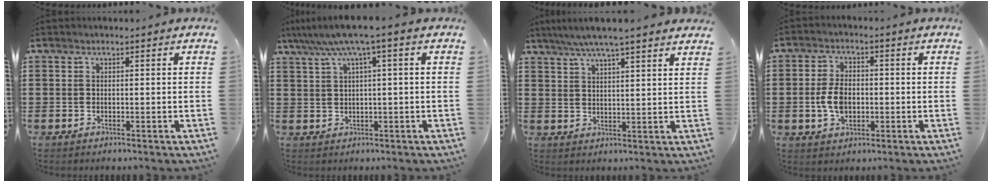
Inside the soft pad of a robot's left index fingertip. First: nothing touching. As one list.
[{"total": 5.0, "force": [1.9, -0.3, 4.6], "torque": [-0.091, -0.007, 0.029]}, {"total": 5.2, "force": [4.5, -0.1, 2.6], "torque": [-0.064, -0.013, 0.079]}, {"total": 5.4, "force": [-0.8, 3.3, 4.2], "torque": [-0.098, 0.002, -0.021]}]